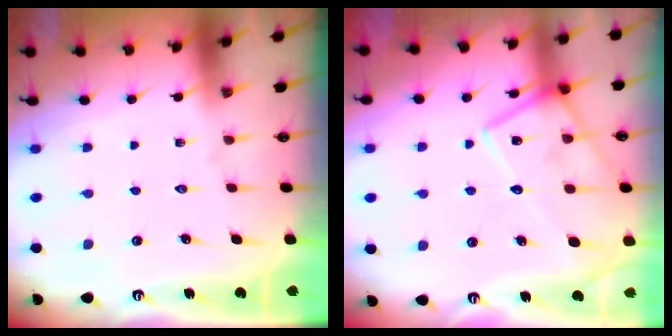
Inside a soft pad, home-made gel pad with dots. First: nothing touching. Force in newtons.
{"total": 15.1, "press": 15.1, "slide": 1.3}